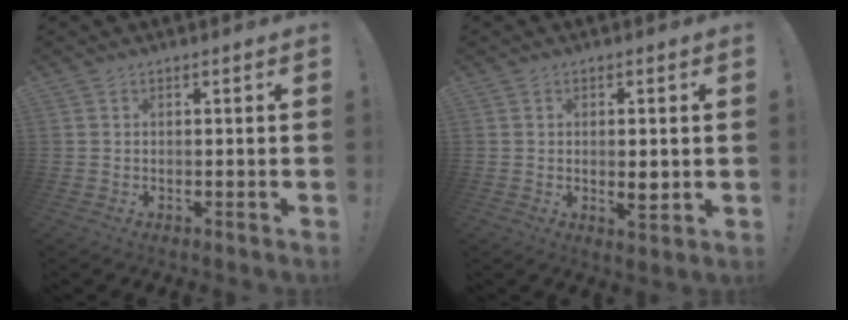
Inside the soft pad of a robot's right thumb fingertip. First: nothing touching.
{"total": 4.0, "force": [-0.2, 1.4, 3.8], "torque": [-0.047, -0.004, -0.004]}